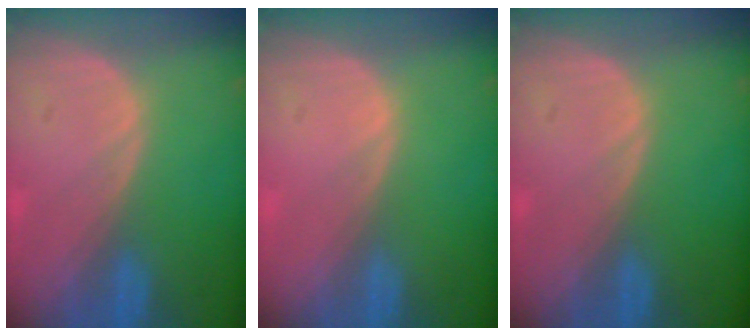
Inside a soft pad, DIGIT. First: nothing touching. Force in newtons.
{"total": 0.0}
{"total": 0.0}